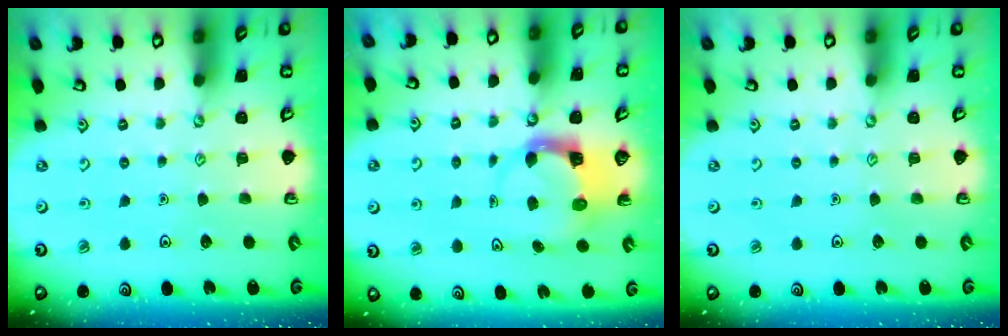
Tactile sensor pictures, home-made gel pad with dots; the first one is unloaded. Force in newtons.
{"total": 3.7, "press": 3.7, "slide": 0.6}
{"total": 0.0}